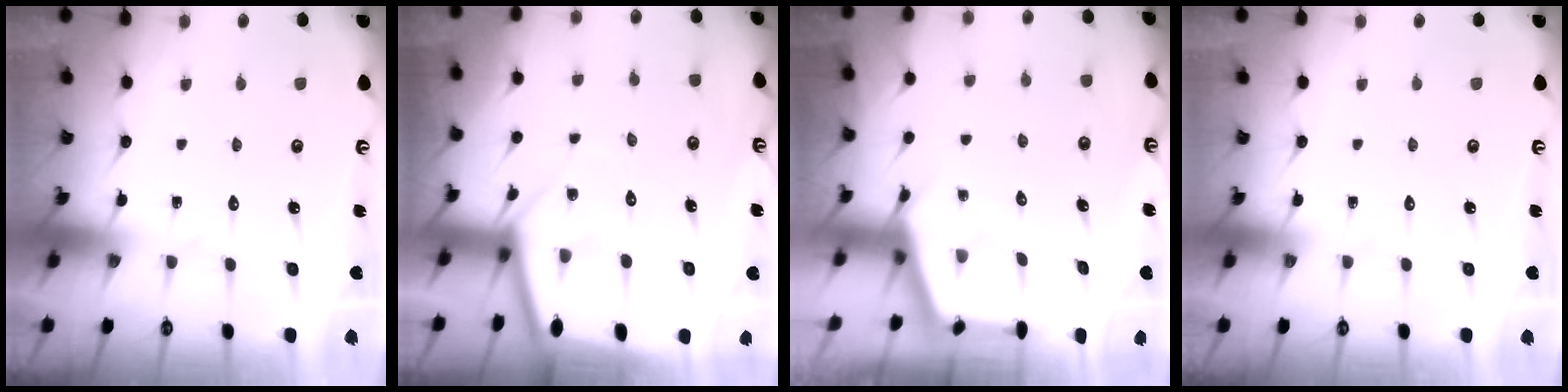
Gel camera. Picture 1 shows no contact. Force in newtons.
{"total": 5.2, "press": 5.2, "slide": 0.4}
{"total": 2.5, "press": 2.5, "slide": 0.4}
{"total": 0.0}